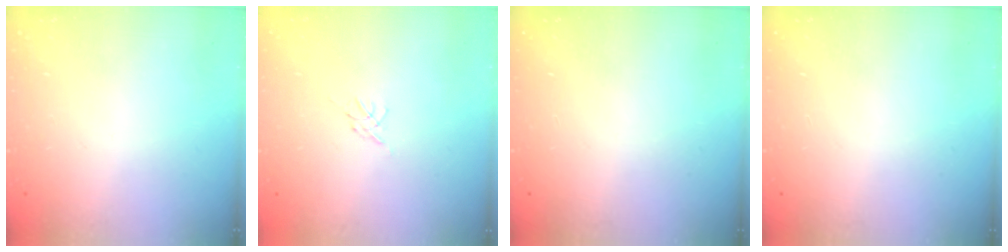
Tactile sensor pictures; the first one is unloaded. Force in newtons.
{"total": 0.0}
{"total": 0.0}
{"total": 0.0}